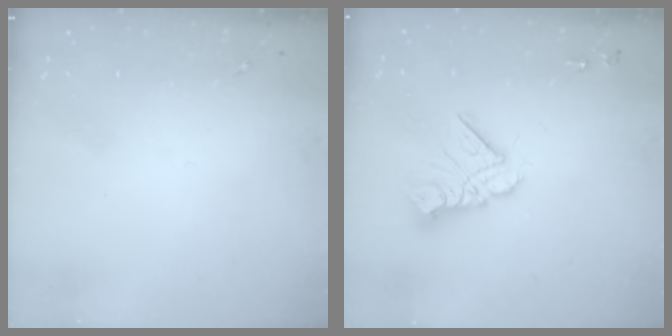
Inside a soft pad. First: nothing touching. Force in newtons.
{"total": 12.7, "press": 12.6, "slide": 1.1}